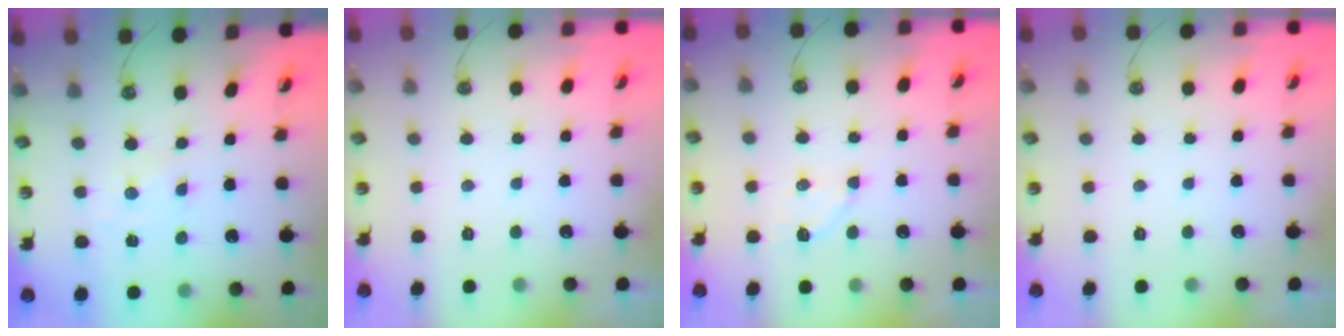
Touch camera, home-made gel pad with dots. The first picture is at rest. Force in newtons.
{"total": 0.0}
{"total": 4.1, "press": 3.9, "slide": 1.2}
{"total": 0.0}